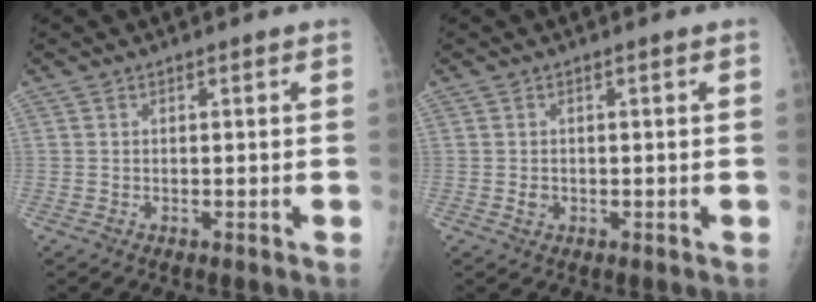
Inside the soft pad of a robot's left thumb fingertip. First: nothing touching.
{"total": 1.1, "force": [-0.2, 0.9, 0.7], "torque": [-0.010, 0.005, 0.000]}